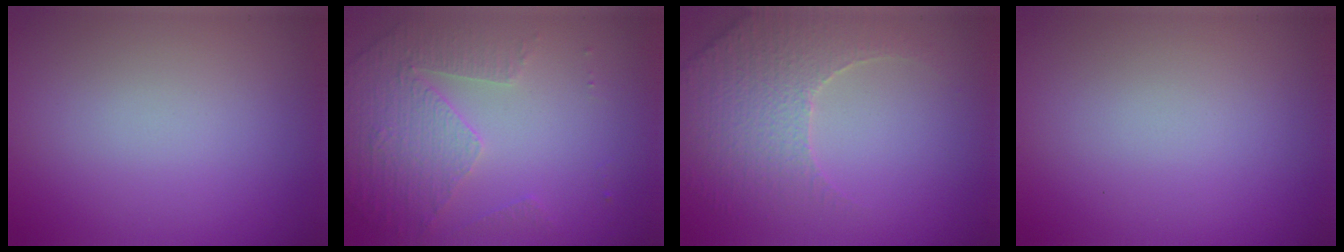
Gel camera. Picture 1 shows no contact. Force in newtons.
{"total": 4.9, "press": 3.4, "slide": 3.4}
{"total": 3.8, "press": 3.7, "slide": 0.9}
{"total": 0.0}